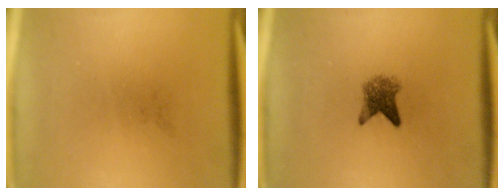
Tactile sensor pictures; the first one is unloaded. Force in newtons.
{"total": 3.3}